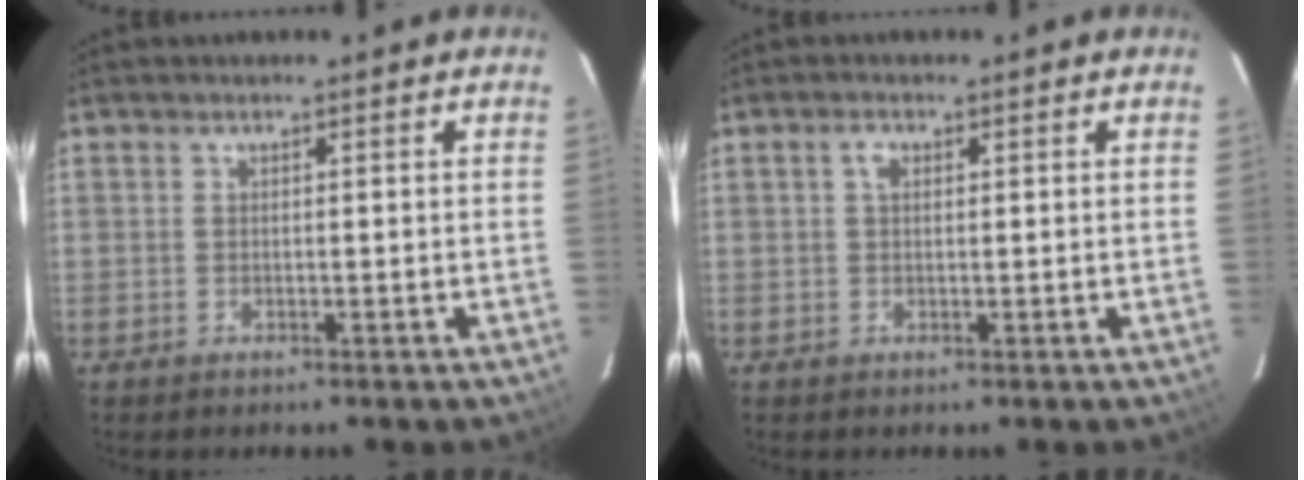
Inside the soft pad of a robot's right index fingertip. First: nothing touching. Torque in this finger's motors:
{"motor_torque": [0.01, 0.00, 0.01, 0.04]}